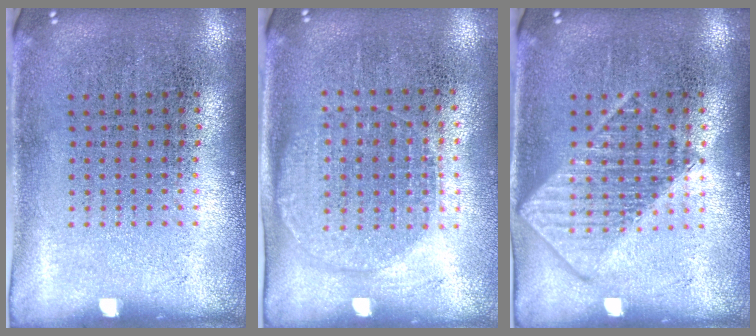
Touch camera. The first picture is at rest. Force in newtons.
{"total": 1.3, "press": 1.2, "slide": 0.5}
{"total": 2.7, "press": 2.7, "slide": 0.4}